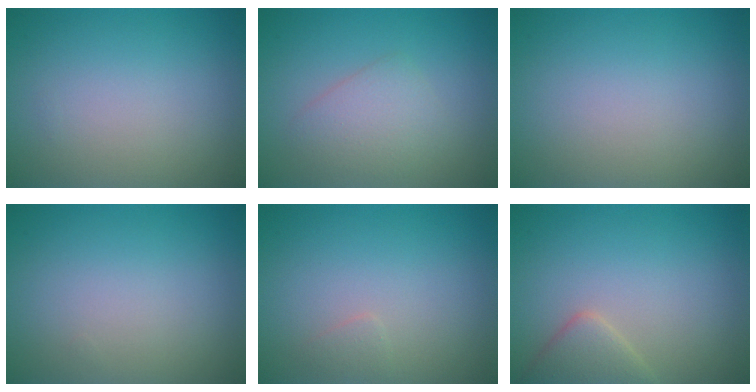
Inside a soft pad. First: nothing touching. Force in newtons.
{"total": 2.5, "press": 2.5, "slide": 0.1}
{"total": 0.0}
{"total": 0.0}
{"total": 0.7, "press": 0.7, "slide": 0.0}
{"total": 2.6, "press": 2.6, "slide": 0.2}